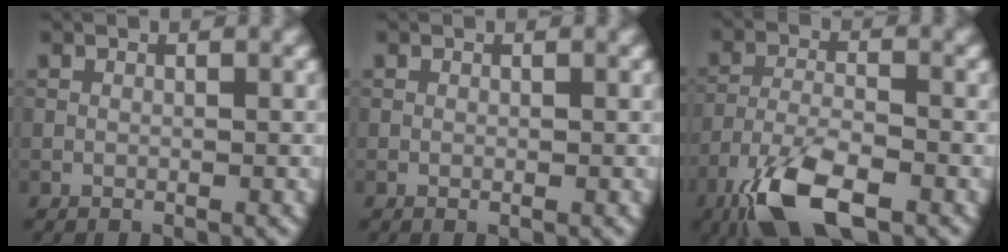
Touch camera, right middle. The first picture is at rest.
{"total": 0.0}
{"total": 7.6, "force": [-4.9, 2.6, 5.2], "torque": [-0.105, -0.006, -0.098]}